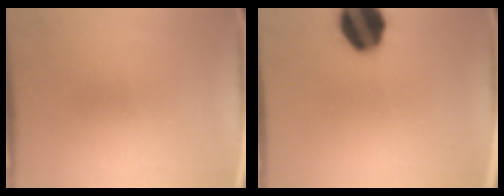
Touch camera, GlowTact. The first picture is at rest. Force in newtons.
{"total": 15.8}